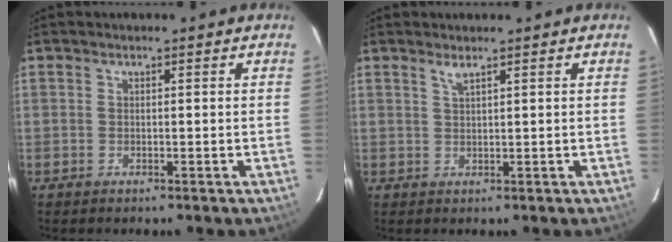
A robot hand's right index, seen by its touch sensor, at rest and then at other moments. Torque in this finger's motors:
{"motor_torque": [0.14, 0.04, 0.02, 0.03]}